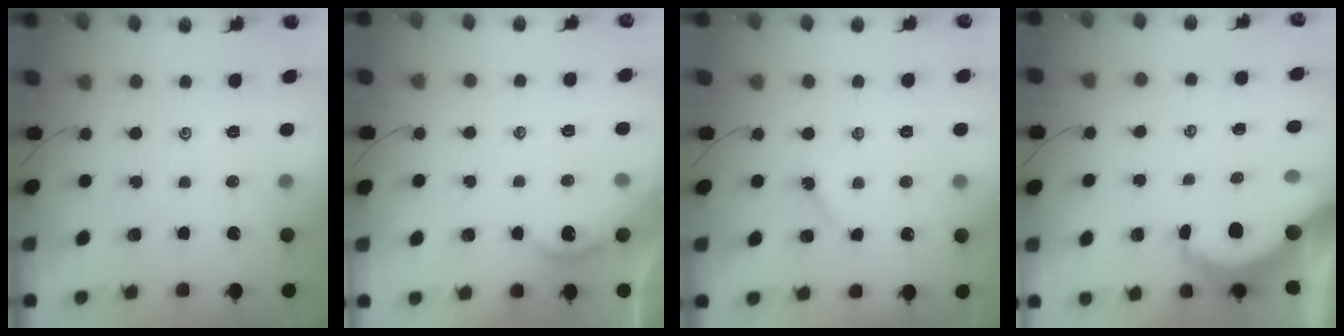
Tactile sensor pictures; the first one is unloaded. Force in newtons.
{"total": 2.3, "press": 2.3, "slide": 0.2}
{"total": 3.0, "press": 2.9, "slide": 0.5}
{"total": 6.1, "press": 6.1, "slide": 0.4}